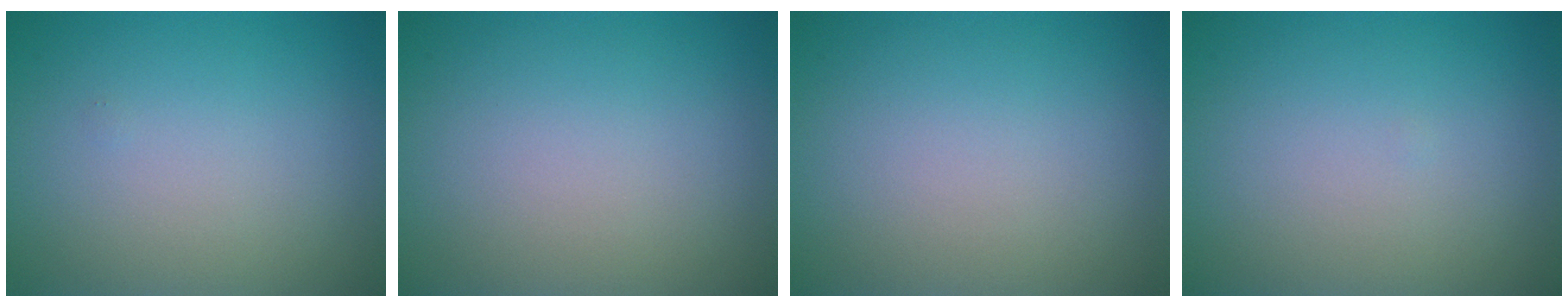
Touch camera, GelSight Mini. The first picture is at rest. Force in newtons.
{"total": 0.0}
{"total": 0.0}
{"total": 0.0}